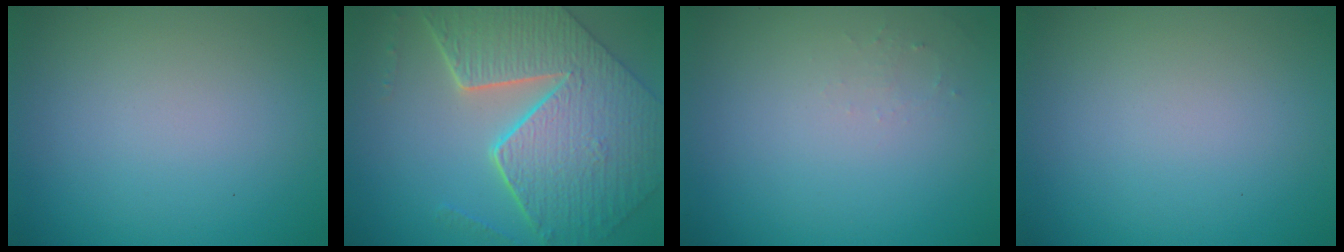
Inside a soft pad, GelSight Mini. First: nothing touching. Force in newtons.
{"total": 9.6, "press": 7.1, "slide": 6.5}
{"total": 0.8, "press": 0.8, "slide": 0.3}
{"total": 0.0}